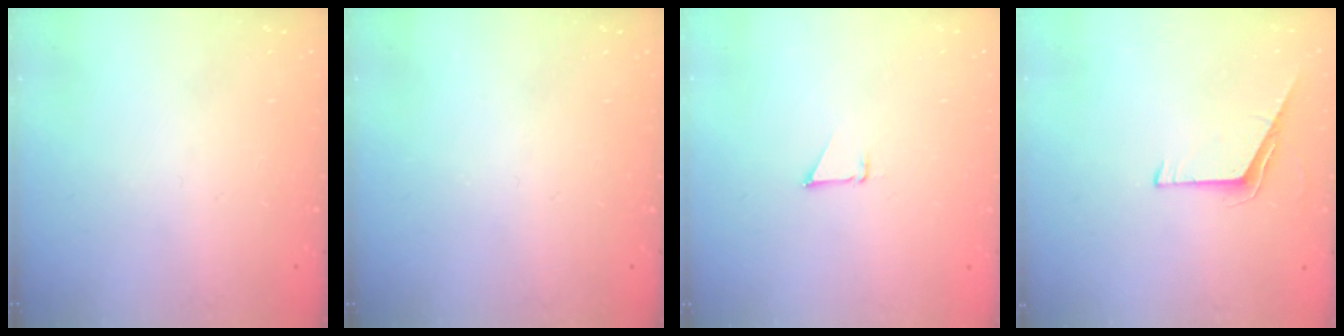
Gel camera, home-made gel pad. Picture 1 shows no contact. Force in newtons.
{"total": 0.0}
{"total": 0.8, "press": 0.8, "slide": 0.1}
{"total": 5.4, "press": 5.3, "slide": 0.6}